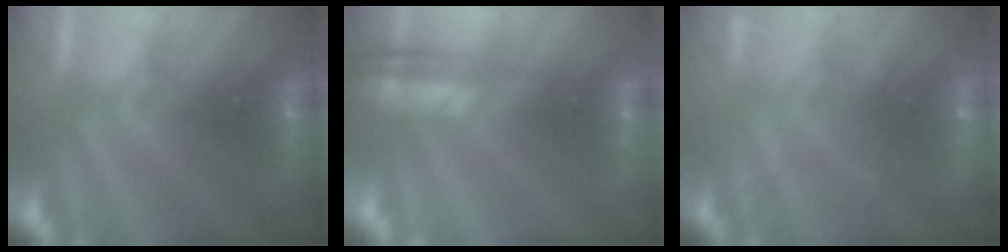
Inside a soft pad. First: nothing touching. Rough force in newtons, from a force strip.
{"total": 2.9}
{"total": 2.3}